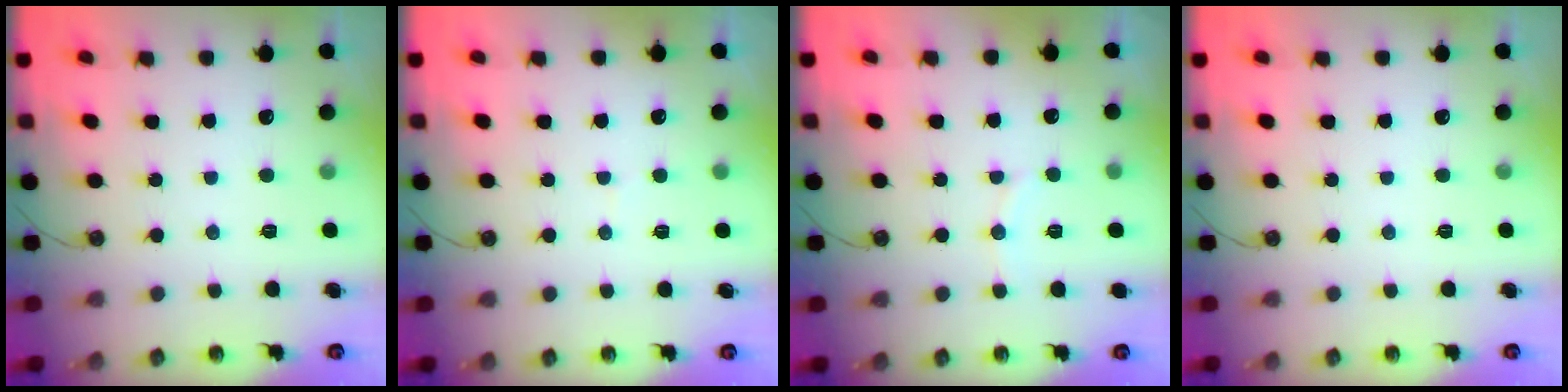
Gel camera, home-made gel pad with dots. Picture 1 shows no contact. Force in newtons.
{"total": 3.5, "press": 3.5, "slide": 0.5}
{"total": 4.6, "press": 4.4, "slide": 1.2}
{"total": 0.0}